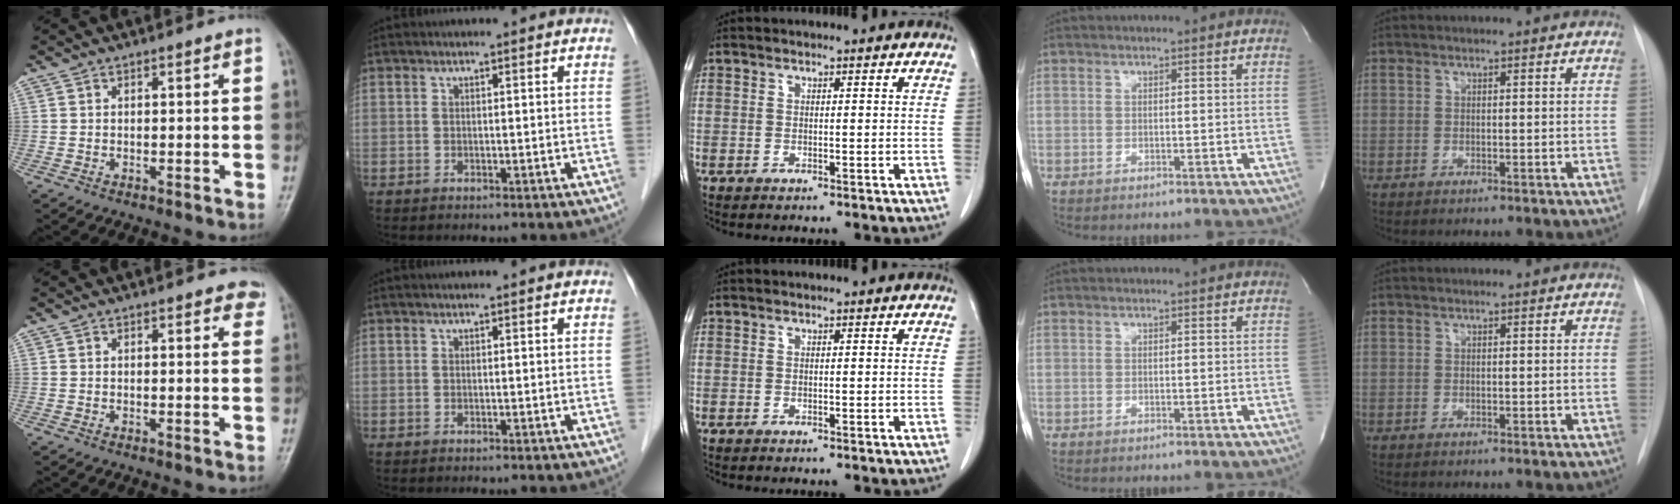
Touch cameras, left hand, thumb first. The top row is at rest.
{"thumb": {"total": 3.4, "force": [2.5, 1.4, 1.8], "torque": [0.002, -0.006, 0.020]}}